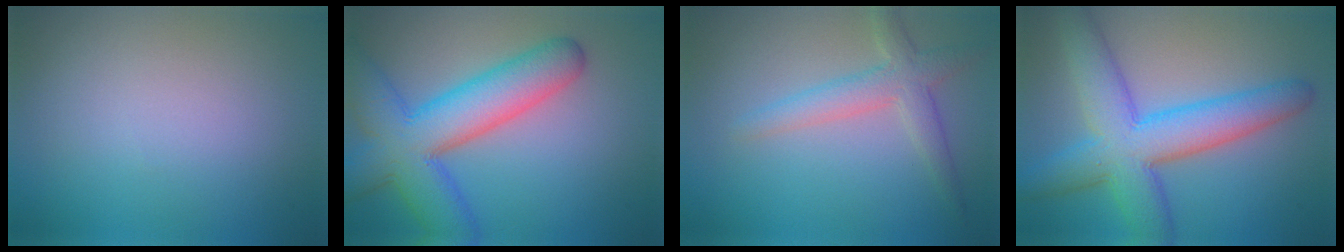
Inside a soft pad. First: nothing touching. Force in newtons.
{"total": 9.9, "press": 9.9, "slide": 0.4}
{"total": 3.2, "press": 3.2, "slide": 0.2}
{"total": 9.1, "press": 9.1, "slide": 0.3}